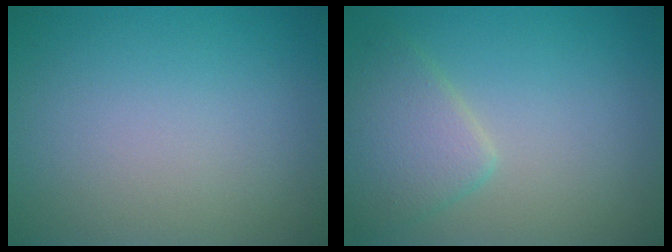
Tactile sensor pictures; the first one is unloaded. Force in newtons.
{"total": 3.4, "press": 3.4, "slide": 0.2}